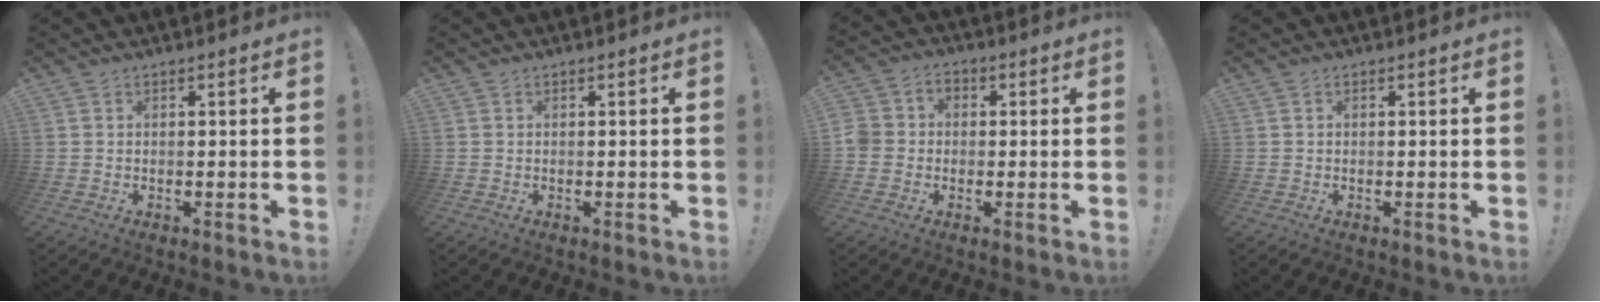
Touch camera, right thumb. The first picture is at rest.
{"total": 0.0}
{"total": 5.5, "force": [-1.4, 5.0, 2.0], "torque": [-0.044, 0.016, -0.028]}
{"total": 0.0}